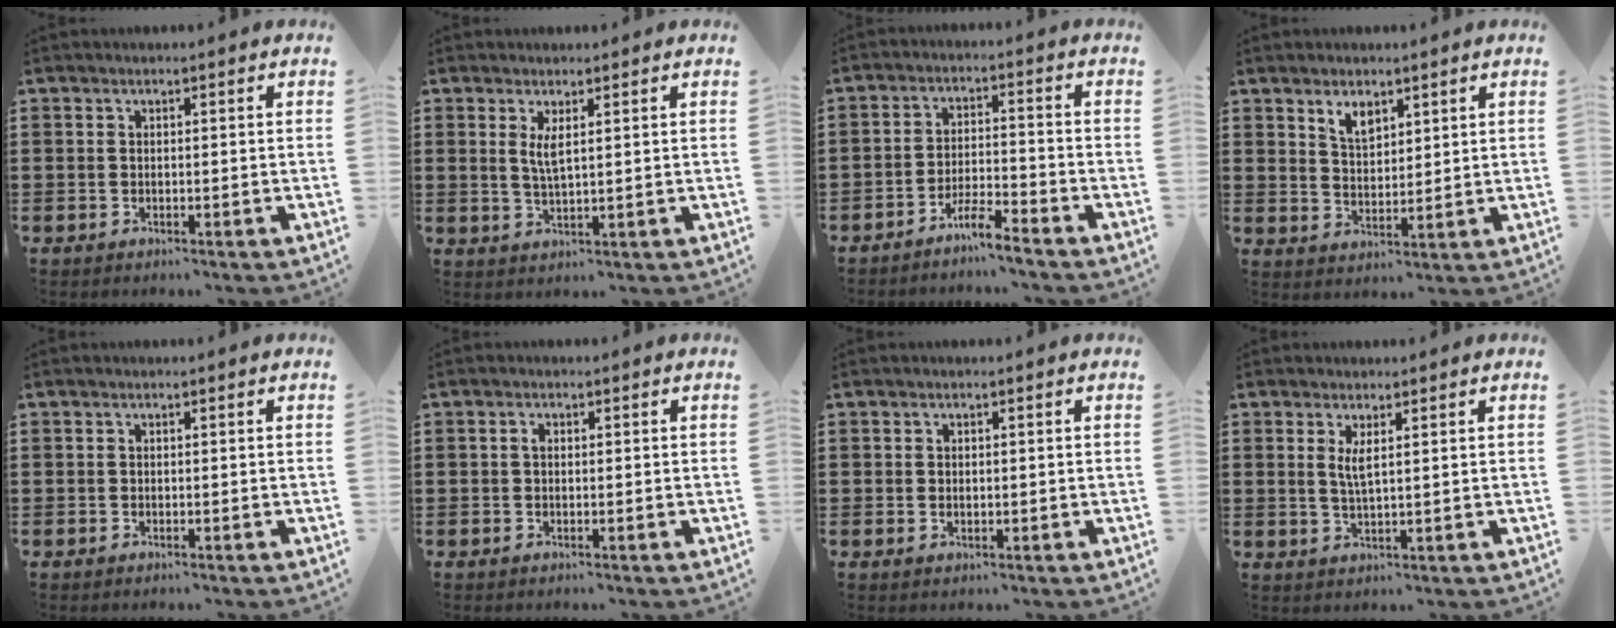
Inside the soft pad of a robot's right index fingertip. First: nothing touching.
{"total": 3.0, "force": [1.3, 0.9, 2.6], "torque": [-0.055, 0.003, 0.022]}
{"total": 4.3, "force": [-4.0, 0.0, 1.8], "torque": [-0.040, 0.004, -0.080]}
{"total": 3.7, "force": [2.7, 1.9, 1.7], "torque": [-0.033, 0.003, 0.049]}
{"total": 0.0}
{"total": 0.9, "force": [0.1, 0.6, 0.7], "torque": [-0.015, 0.003, 0.001]}
{"total": 0.6, "force": [0.2, 0.5, 0.3], "torque": [-0.006, 0.006, 0.004]}
{"total": 2.7, "force": [1.2, 0.6, 2.3], "torque": [-0.049, 0.003, 0.019]}